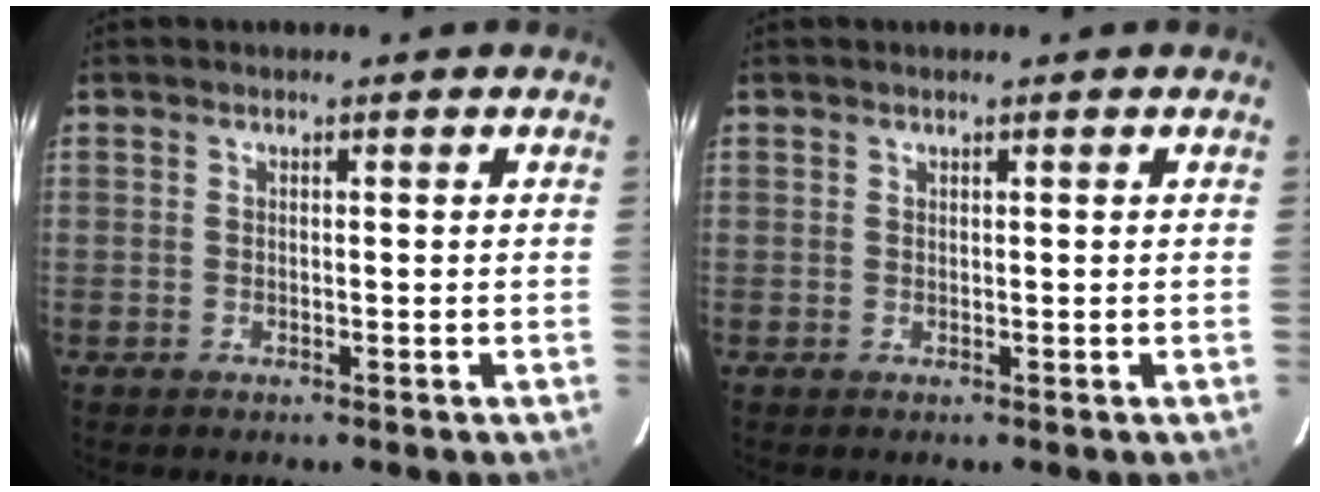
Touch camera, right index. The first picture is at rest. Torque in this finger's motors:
{"motor_torque": [0.02, 0.04, 0.11, 0.01]}